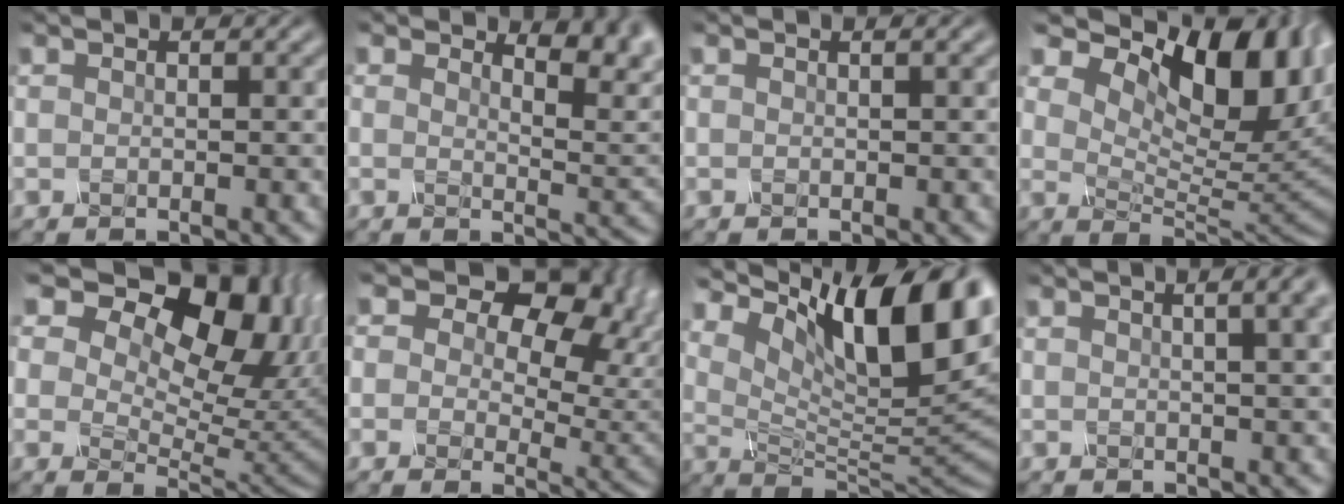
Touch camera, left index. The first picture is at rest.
{"total": 4.6, "force": [3.0, 2.0, 3.0], "torque": [-0.036, 0.002, 0.033]}
{"total": 0.7, "force": [0.3, 0.3, 0.6], "torque": [-0.005, 0.001, -0.003]}
{"total": 12.9, "force": [6.7, 6.3, 9.0], "torque": [-0.133, 0.006, 0.107]}
{"total": 18.5, "force": [9.0, 11.1, 11.7], "torque": [-0.179, 0.066, 0.140]}
{"total": 12.5, "force": [5.2, 7.9, 8.2], "torque": [-0.113, 0.016, 0.071]}
{"total": 12.6, "force": [5.4, 5.3, 10.1], "torque": [-0.152, 0.004, 0.098]}
{"total": 8.7, "force": [3.8, 4.2, 6.6], "torque": [-0.022, 0.062, 0.007]}